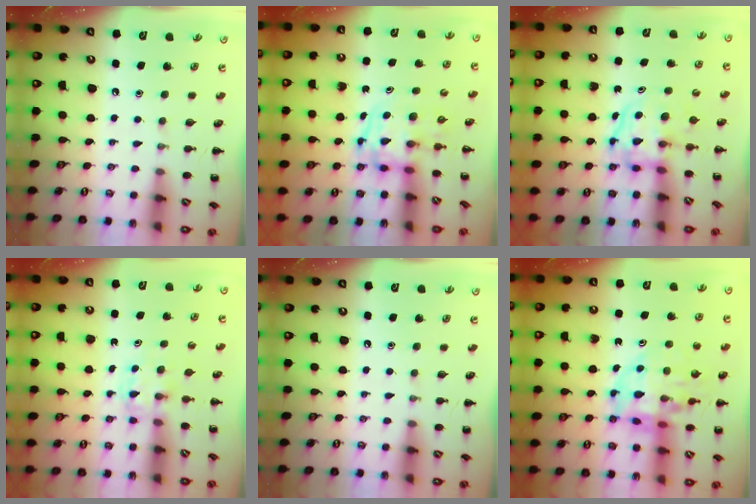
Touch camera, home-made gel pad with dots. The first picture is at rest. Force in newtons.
{"total": 3.4, "press": 3.4, "slide": 0.6}
{"total": 3.7, "press": 3.7, "slide": 0.6}
{"total": 2.6, "press": 2.4, "slide": 1.1}
{"total": 0.0}
{"total": 12.9, "press": 12.5, "slide": 2.9}